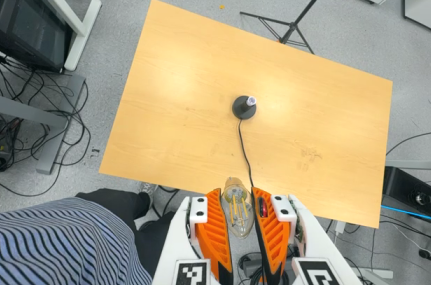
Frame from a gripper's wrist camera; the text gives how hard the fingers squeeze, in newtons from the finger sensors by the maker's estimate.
{"total": 19.0, "left": 22.4, "right": 15.6}